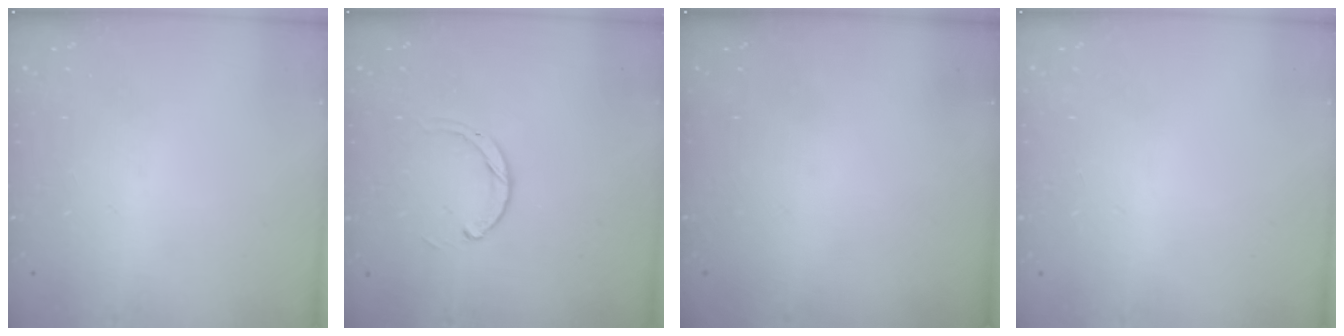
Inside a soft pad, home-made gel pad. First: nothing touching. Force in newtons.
{"total": 2.3, "press": 2.3, "slide": 0.3}
{"total": 0.0}
{"total": 2.4, "press": 2.4, "slide": 0.2}